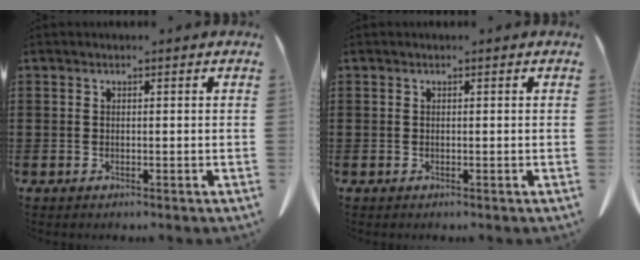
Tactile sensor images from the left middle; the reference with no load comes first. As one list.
[{"total": 0.0}]